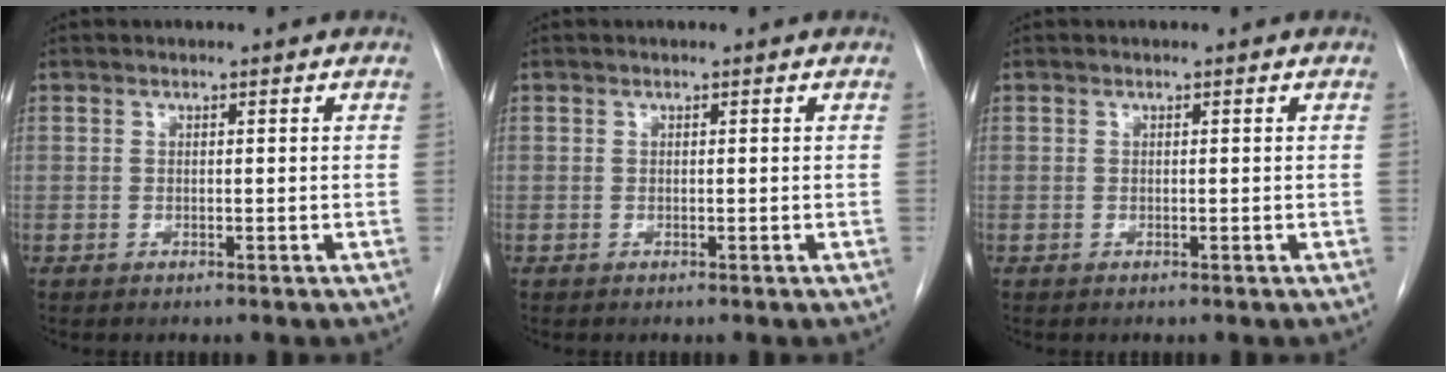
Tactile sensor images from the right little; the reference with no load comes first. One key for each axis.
{"total": 0.0}
{"total": 0.0}